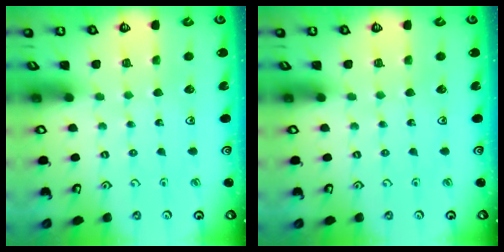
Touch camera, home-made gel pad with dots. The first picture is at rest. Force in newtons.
{"total": 0.0}